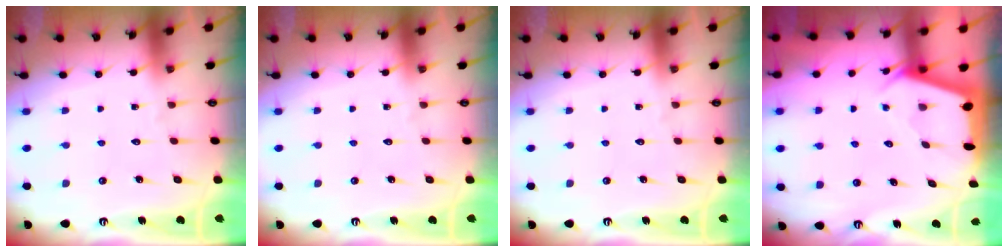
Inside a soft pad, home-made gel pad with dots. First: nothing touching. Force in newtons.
{"total": 0.0}
{"total": 0.0}
{"total": 2.4, "press": 2.4, "slide": 0.3}